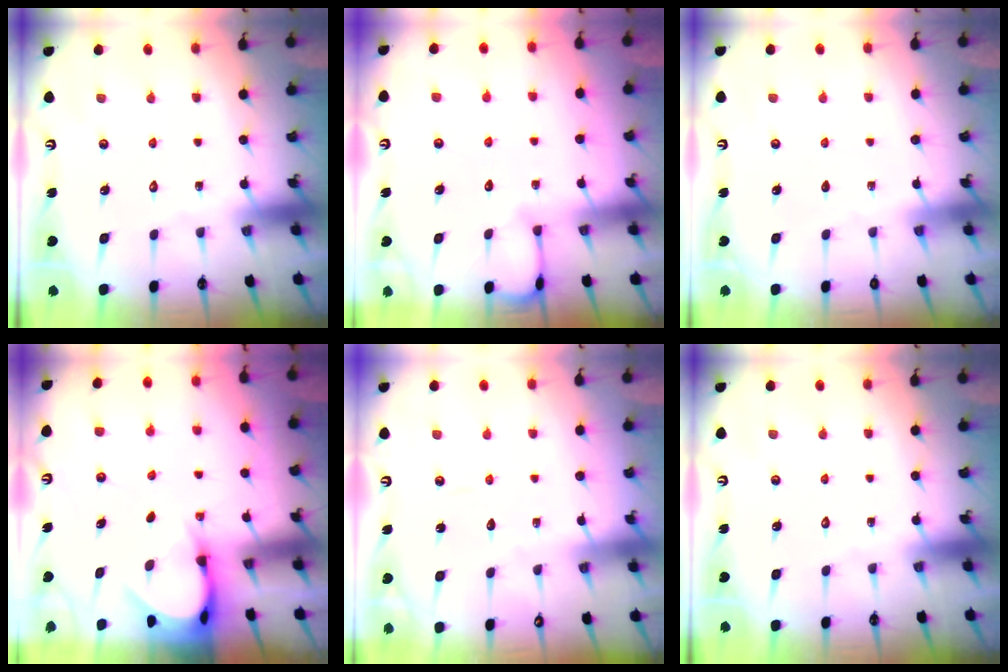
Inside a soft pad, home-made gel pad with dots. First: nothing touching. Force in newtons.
{"total": 3.8, "press": 3.8, "slide": 0.3}
{"total": 0.5, "press": 0.2, "slide": 0.5}
{"total": 4.8, "press": 4.8, "slide": 0.6}
{"total": 2.4, "press": 2.4, "slide": 0.3}
{"total": 0.0}